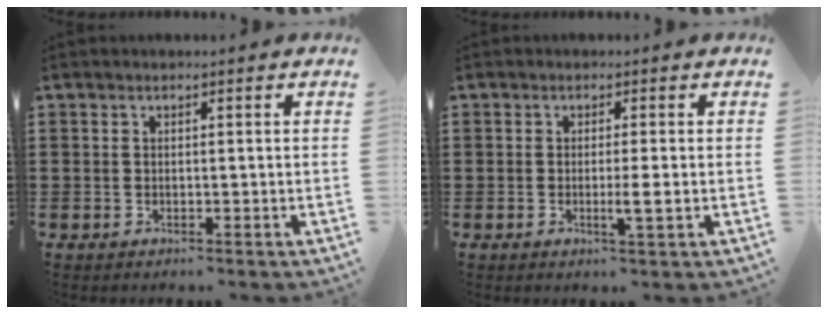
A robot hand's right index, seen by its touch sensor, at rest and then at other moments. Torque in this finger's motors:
{"motor_torque": [0.80, 0.65, 0.35, 0.11]}